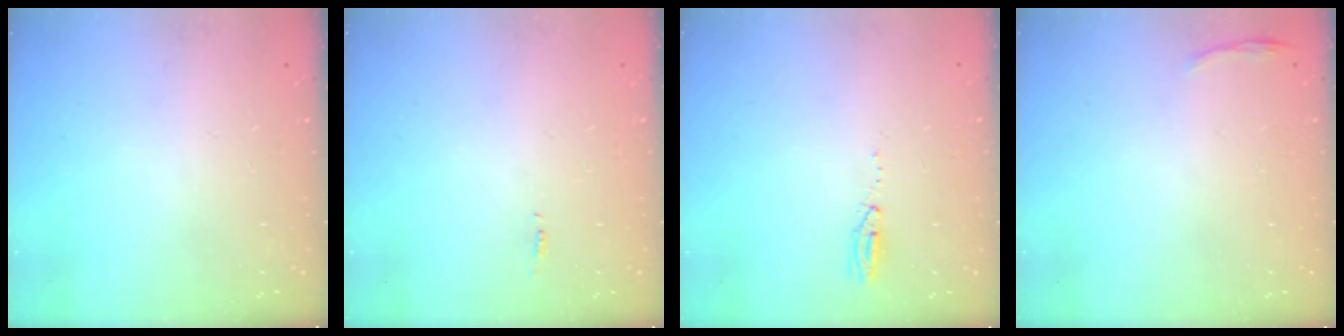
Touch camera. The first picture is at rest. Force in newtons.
{"total": 13.4, "press": 4.9, "slide": 12.4}
{"total": 3.5, "press": 3.1, "slide": 1.6}
{"total": 3.0, "press": 2.9, "slide": 0.8}